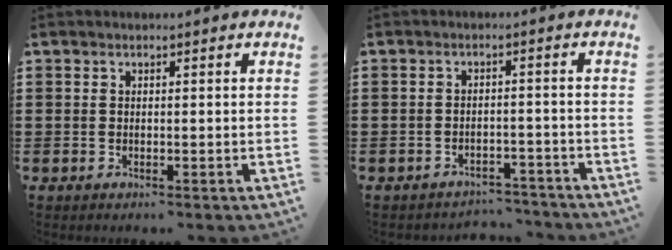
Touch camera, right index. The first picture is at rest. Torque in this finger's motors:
{"motor_torque": [1.03, 1.10, 0.03, 0.00]}